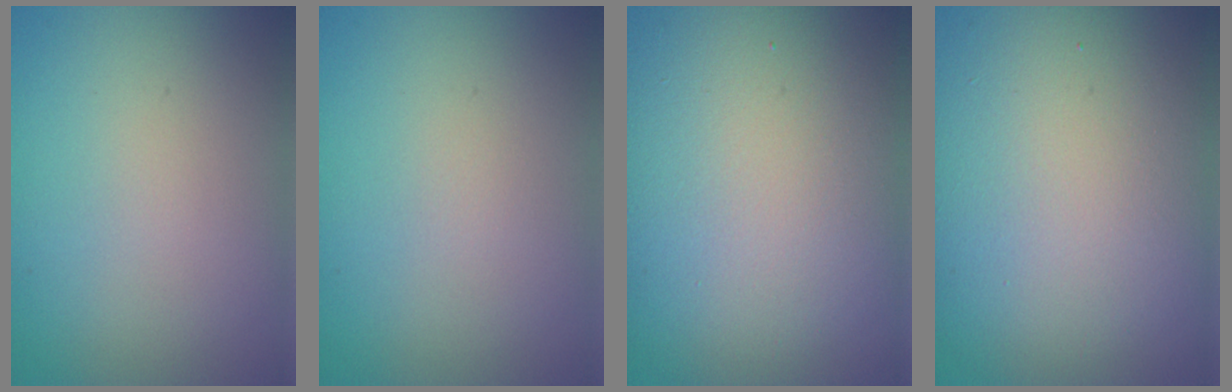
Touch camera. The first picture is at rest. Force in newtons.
{"total": 0.0}
{"total": 20.3, "press": 20.3, "slide": 1.1}
{"total": 18.5, "press": 18.4, "slide": 1.2}